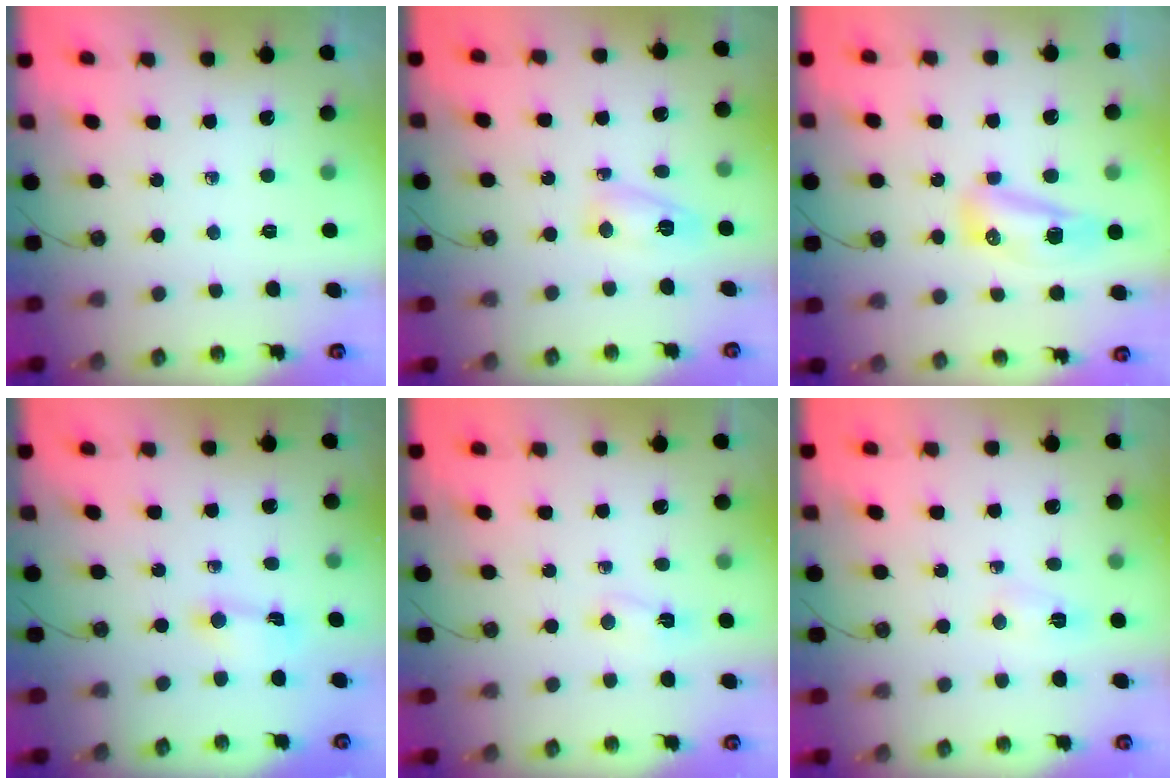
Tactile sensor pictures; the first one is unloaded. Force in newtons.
{"total": 5.7, "press": 5.6, "slide": 0.5}
{"total": 12.0, "press": 9.9, "slide": 6.8}
{"total": 2.0, "press": 2.0, "slide": 0.2}
{"total": 2.4, "press": 2.4, "slide": 0.5}
{"total": 2.7, "press": 2.7, "slide": 0.4}